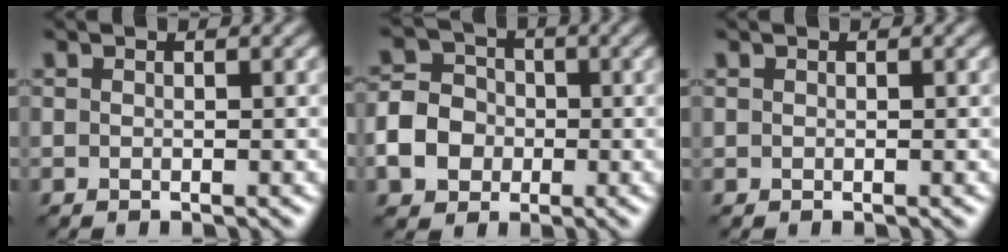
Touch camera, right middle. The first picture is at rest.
{"total": 5.1, "force": [-1.4, 4.4, 2.3], "torque": [-0.043, 0.002, -0.035]}
{"total": 0.0}